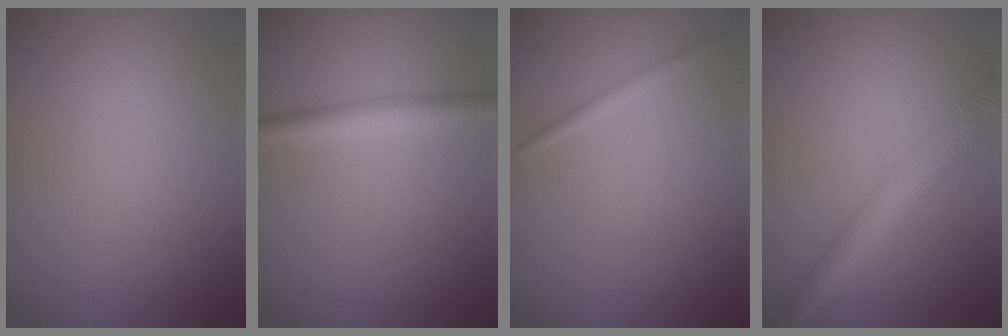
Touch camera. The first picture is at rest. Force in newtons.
{"total": 2.4, "press": 2.4, "slide": 0.1}
{"total": 0.9, "press": 0.9, "slide": 0.1}
{"total": 5.0, "press": 5.0, "slide": 0.1}